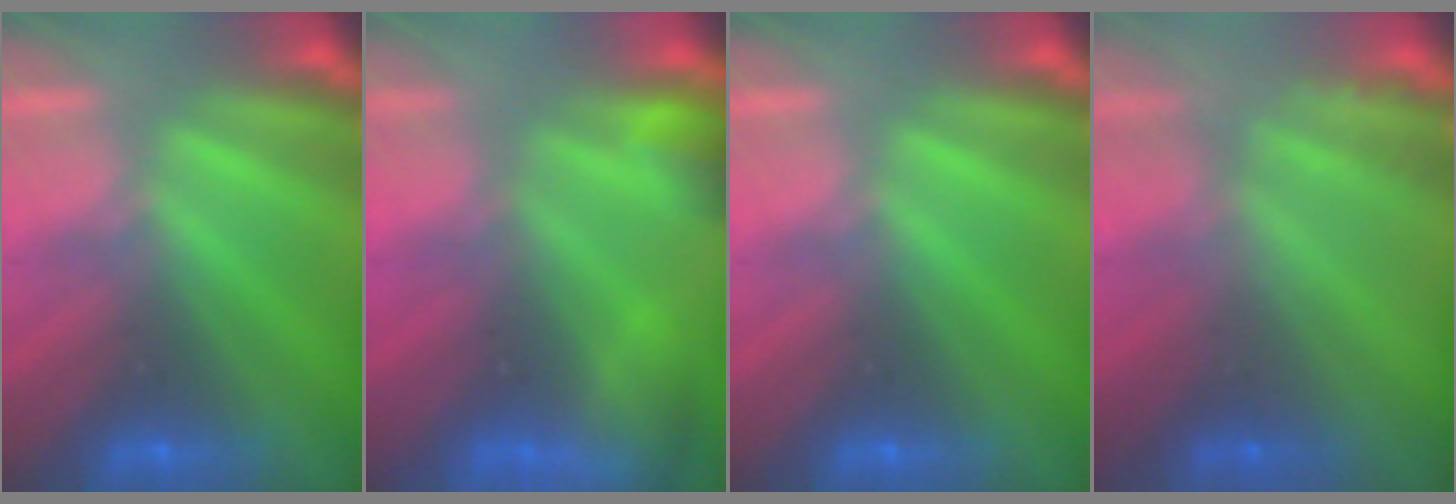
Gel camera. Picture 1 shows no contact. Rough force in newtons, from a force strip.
{"total": 4.9}
{"total": 0.0}
{"total": 2.2}